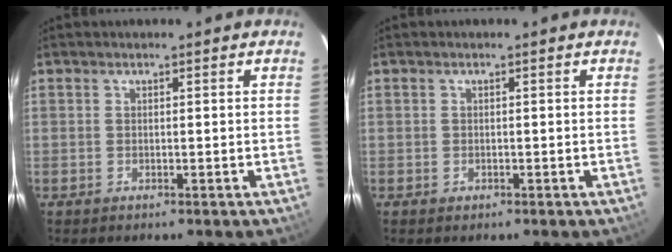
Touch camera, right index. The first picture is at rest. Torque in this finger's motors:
{"motor_torque": [0.04, 0.00, 0.02, 0.01]}